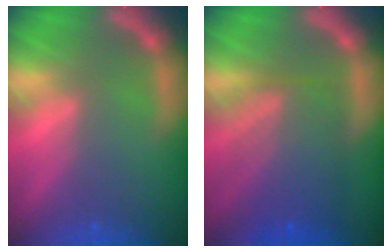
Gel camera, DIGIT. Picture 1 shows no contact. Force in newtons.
{"total": 8.0}